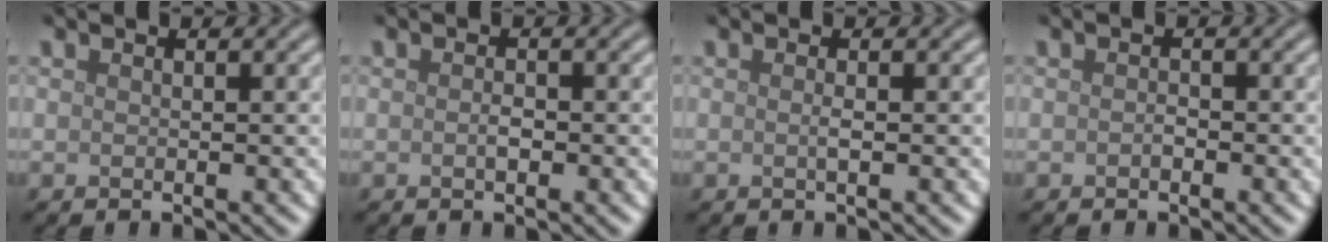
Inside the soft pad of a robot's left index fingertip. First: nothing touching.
{"total": 0.9, "force": [-0.2, 0.4, 0.8], "torque": [-0.016, 0.000, -0.004]}
{"total": 0.8, "force": [-0.1, 0.1, 0.8], "torque": [-0.014, 0.000, -0.003]}
{"total": 0.7, "force": [-0.3, 0.4, 0.4], "torque": [-0.009, 0.000, -0.005]}